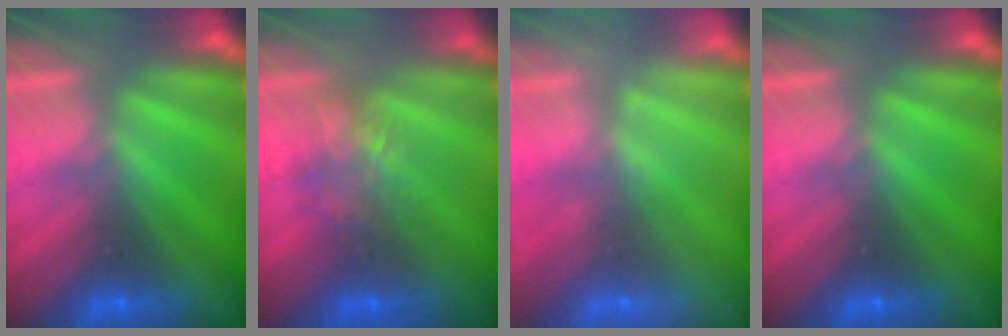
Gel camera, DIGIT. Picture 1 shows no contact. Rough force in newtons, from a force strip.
{"total": 4.4}
{"total": 2.2}
{"total": 0.0}